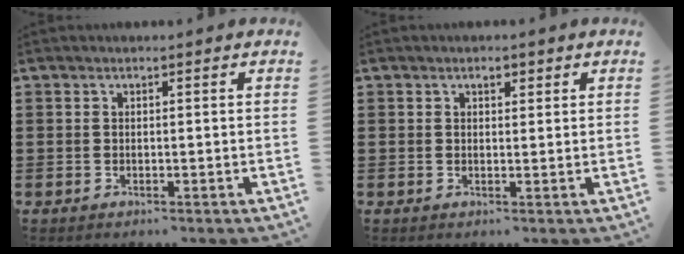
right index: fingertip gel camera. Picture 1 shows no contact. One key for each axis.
{"total": 1.3, "fx": 0.8, "fy": 0.7, "fz": 0.7, "tx": -0.009, "ty": 0.000, "tz": 0.012}